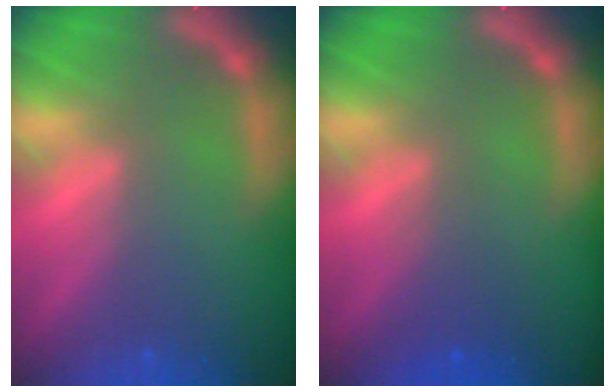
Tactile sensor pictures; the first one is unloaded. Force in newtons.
{"total": 2.0}